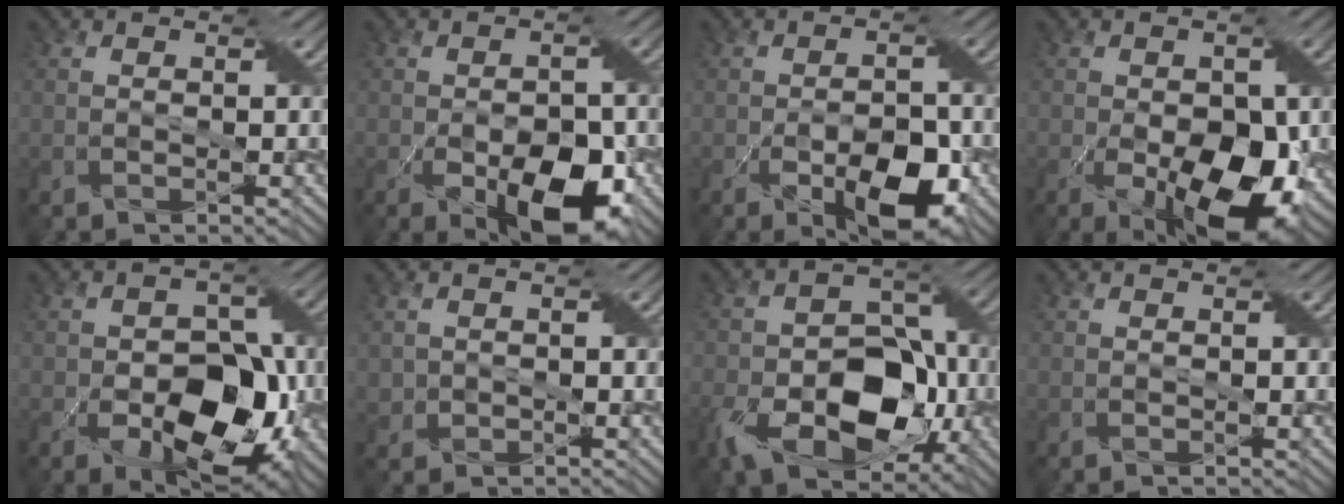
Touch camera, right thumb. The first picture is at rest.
{"total": 9.2, "force": [-4.0, 4.5, 6.9], "torque": [-0.117, -0.022, -0.052]}
{"total": 7.7, "force": [-3.4, 3.6, 5.8], "torque": [-0.095, -0.013, -0.047]}
{"total": 10.3, "force": [-3.1, 5.4, 8.2], "torque": [-0.134, -0.028, -0.040]}
{"total": 11.2, "force": [-4.0, 6.8, 8.0], "torque": [-0.115, -0.013, -0.058]}
{"total": 1.9, "force": [0.0, 1.9, 0.4], "torque": [-0.018, -0.004, 0.000]}
{"total": 13.4, "force": [-4.9, 8.4, 9.3], "torque": [-0.167, -0.024, -0.087]}
{"total": 0.0}